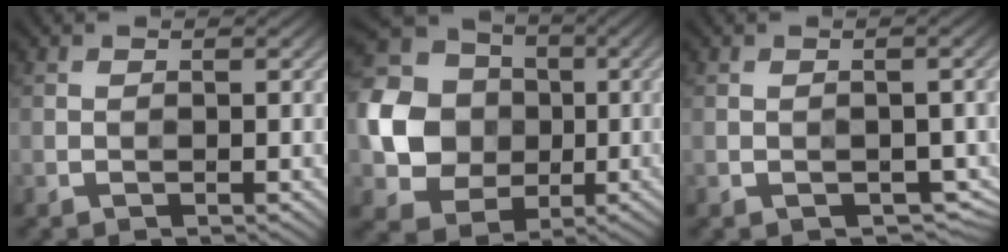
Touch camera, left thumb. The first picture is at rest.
{"total": 13.8, "force": [-0.6, 11.9, 6.9], "torque": [-0.202, -0.017, -0.023]}
{"total": 3.5, "force": [-1.2, 2.1, 2.5], "torque": [-0.037, -0.013, -0.010]}